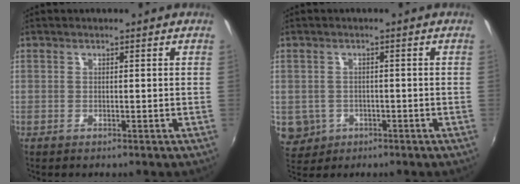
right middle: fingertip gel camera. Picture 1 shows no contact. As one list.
[{"total": 5.3, "force": [-1.4, 4.9, 1.6], "torque": [-0.044, -0.002, -0.011]}]